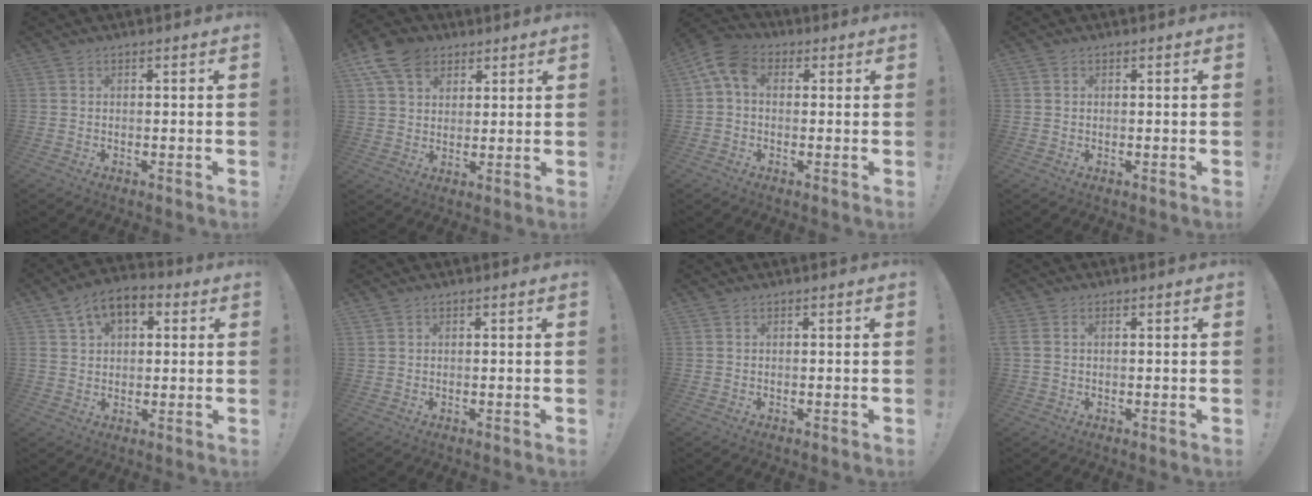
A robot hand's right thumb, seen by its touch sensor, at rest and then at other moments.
{"total": 11.7, "force": [6.2, 8.2, 5.5], "torque": [-0.087, -0.028, 0.123]}
{"total": 8.6, "force": [2.0, 5.7, 6.2], "torque": [-0.130, 0.007, 0.042]}
{"total": 0.5, "force": [0.2, 0.5, 0.1], "torque": [0.004, -0.002, 0.003]}
{"total": 8.9, "force": [3.9, 5.8, 5.5], "torque": [-0.085, -0.008, 0.073]}
{"total": 0.9, "force": [0.6, 0.5, 0.3], "torque": [-0.012, 0.004, 0.013]}
{"total": 0.0}
{"total": 1.8, "force": [0.8, 1.2, 1.1], "torque": [-0.026, 0.005, 0.016]}